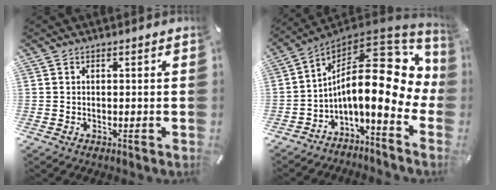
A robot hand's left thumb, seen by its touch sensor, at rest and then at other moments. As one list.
[{"total": 22.0, "force": [2.7, 9.6, 19.6], "torque": [-0.337, -0.051, 0.047]}]